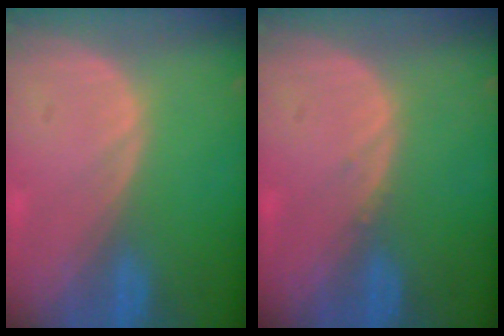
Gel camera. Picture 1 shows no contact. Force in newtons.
{"total": 0.5, "press": 0.5, "slide": 0.2}